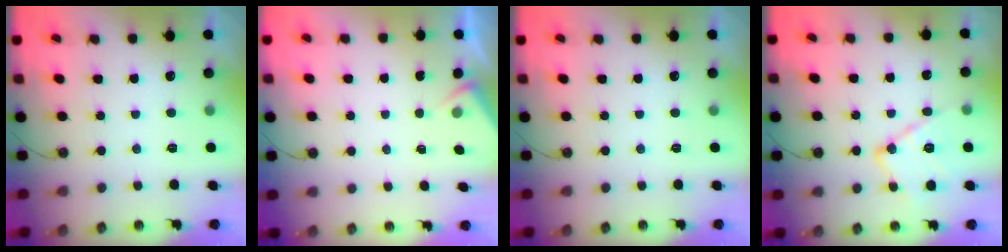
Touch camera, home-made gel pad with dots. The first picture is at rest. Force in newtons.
{"total": 2.6, "press": 2.6, "slide": 0.4}
{"total": 0.0}
{"total": 14.0, "press": 14.0, "slide": 1.1}